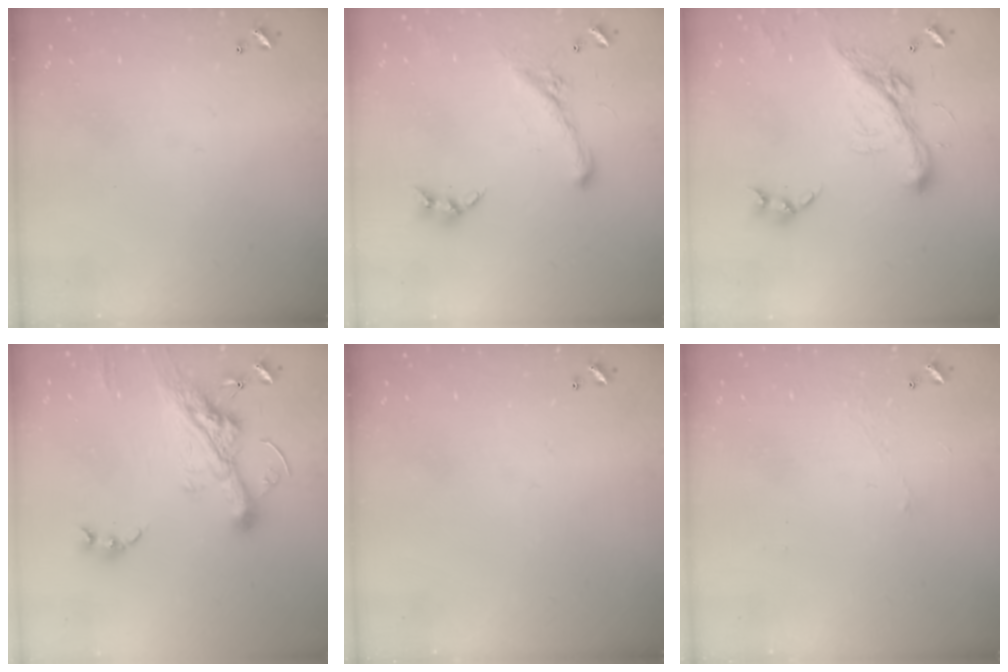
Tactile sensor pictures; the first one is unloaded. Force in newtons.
{"total": 1.9, "press": 1.3, "slide": 1.4}
{"total": 5.5, "press": 5.3, "slide": 1.5}
{"total": 12.9, "press": 12.8, "slide": 1.9}
{"total": 0.0}
{"total": 0.0}